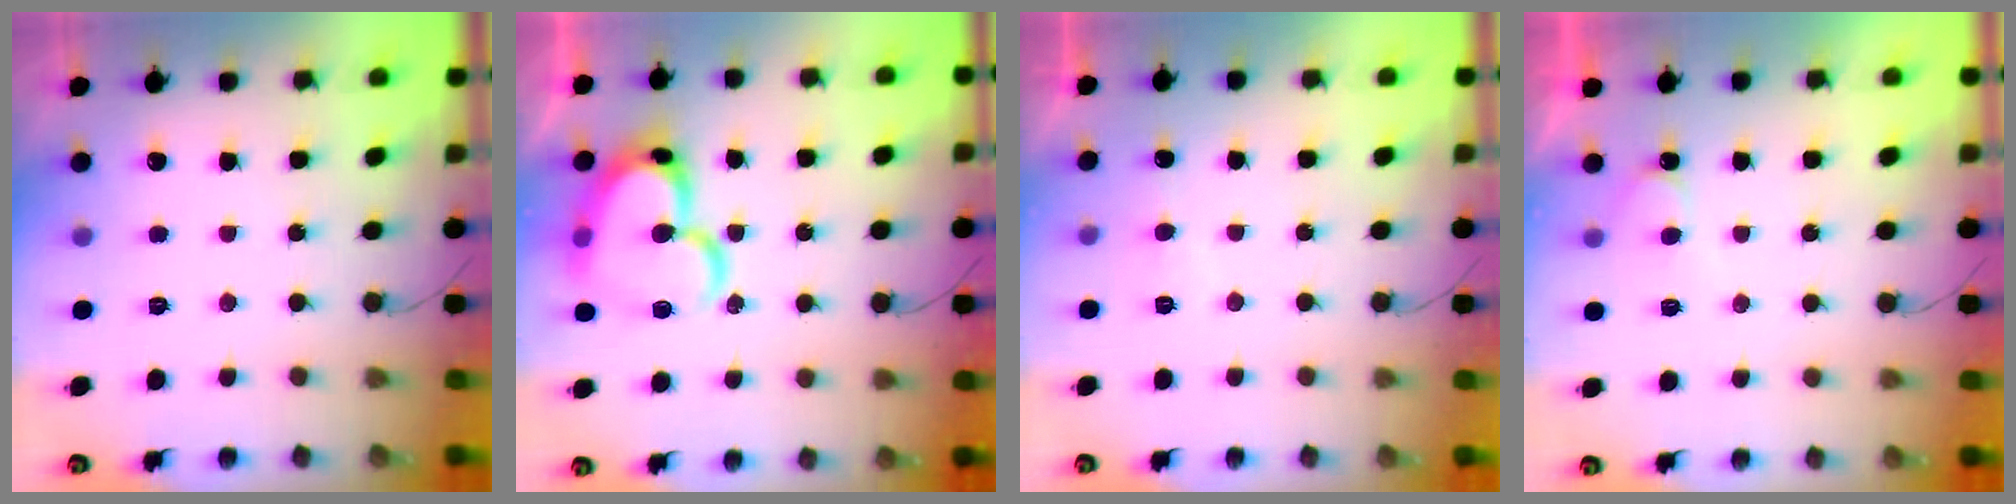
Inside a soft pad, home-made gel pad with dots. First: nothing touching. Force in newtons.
{"total": 22.2, "press": 22.0, "slide": 2.5}
{"total": 5.5, "press": 5.5, "slide": 0.3}
{"total": 7.6, "press": 7.6, "slide": 0.5}